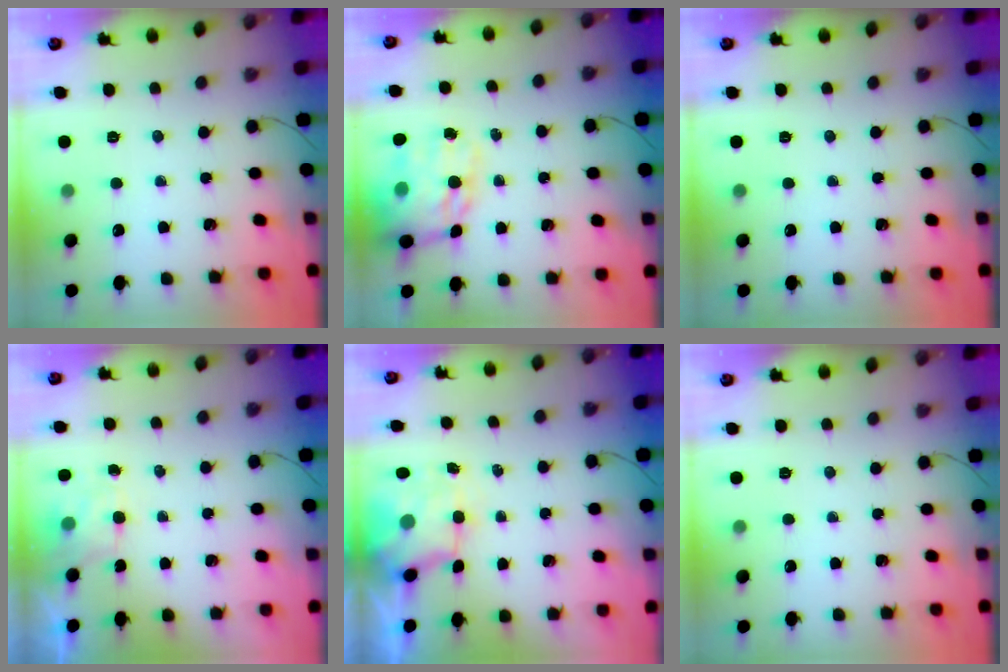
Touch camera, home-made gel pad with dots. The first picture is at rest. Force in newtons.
{"total": 18.1, "press": 17.6, "slide": 4.4}
{"total": 0.0}
{"total": 2.5, "press": 2.1, "slide": 1.4}
{"total": 4.5, "press": 4.3, "slide": 1.1}
{"total": 0.0}